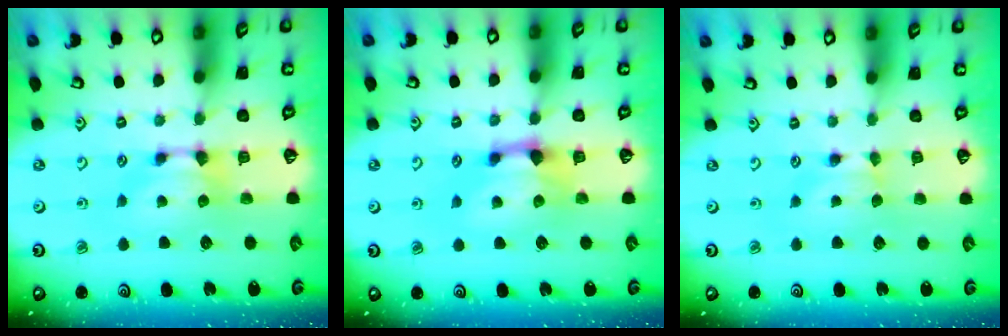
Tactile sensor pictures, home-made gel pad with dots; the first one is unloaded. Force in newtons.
{"total": 1.5, "press": 0.8, "slide": 1.3}
{"total": 0.0}